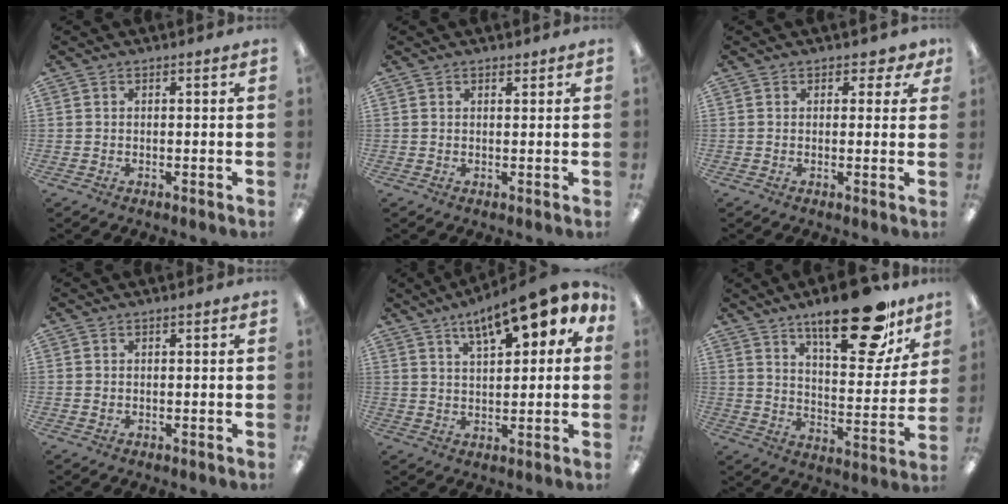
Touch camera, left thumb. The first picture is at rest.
{"total": 0.9, "force": [0.8, 0.4, 0.3], "torque": [0.001, -0.003, 0.013]}
{"total": 2.2, "force": [1.1, 1.7, 0.9], "torque": [-0.003, 0.000, 0.018]}
{"total": 0.5, "force": [0.0, 0.4, 0.4], "torque": [-0.007, 0.002, 0.000]}
{"total": 13.3, "force": [8.5, 4.5, 9.2], "torque": [-0.135, -0.042, 0.139]}
{"total": 23.0, "force": [16.0, 8.4, 14.3], "torque": [-0.199, -0.095, 0.259]}